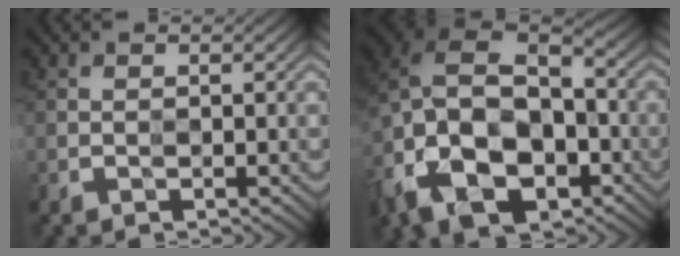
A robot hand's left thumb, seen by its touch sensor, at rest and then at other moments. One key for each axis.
{"total": 17.7, "fx": -6.7, "fy": 11.9, "fz": 11.2, "tx": -0.253, "ty": -0.035, "tz": -0.111}